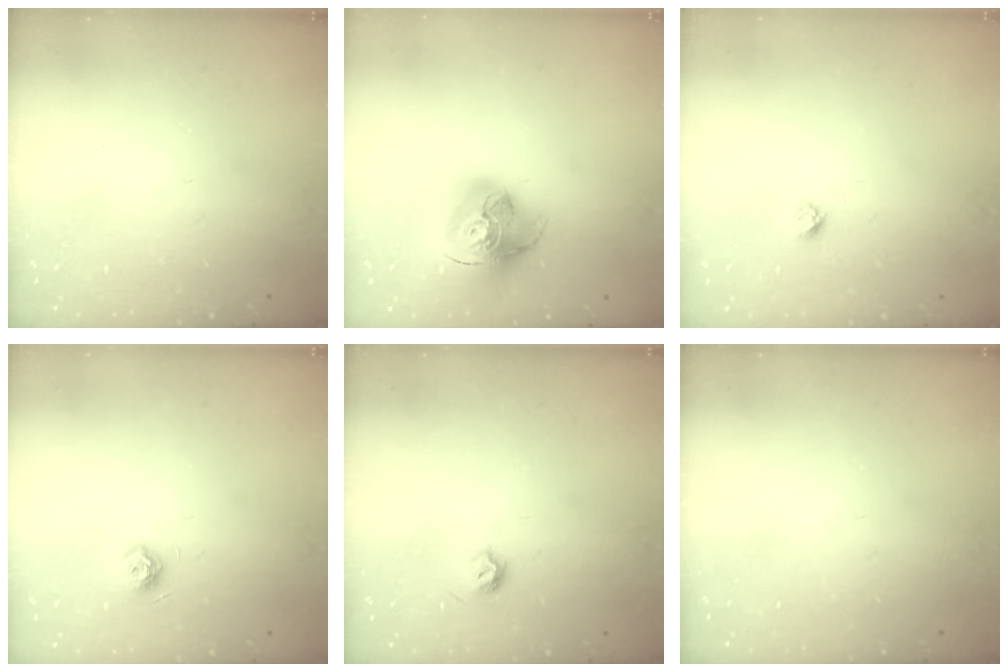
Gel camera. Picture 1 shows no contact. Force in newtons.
{"total": 16.7, "press": 16.6, "slide": 1.8}
{"total": 2.7, "press": 2.6, "slide": 0.3}
{"total": 7.6, "press": 7.5, "slide": 1.1}
{"total": 4.5, "press": 4.3, "slide": 1.0}
{"total": 0.0}